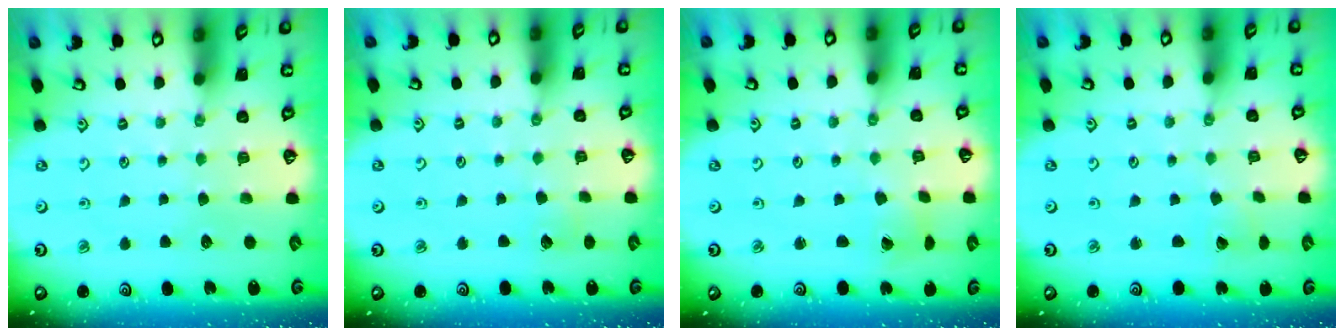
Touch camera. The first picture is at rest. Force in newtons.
{"total": 2.4, "press": 2.4, "slide": 0.2}
{"total": 2.0, "press": 2.0, "slide": 0.3}
{"total": 1.6, "press": 1.6, "slide": 0.1}